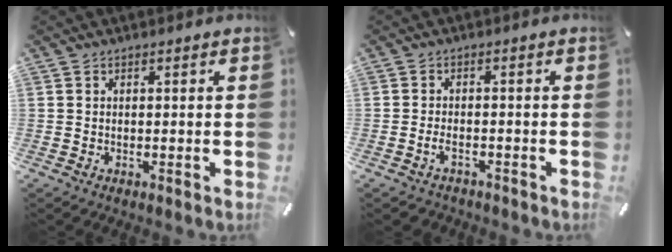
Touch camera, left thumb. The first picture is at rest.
{"total": 2.7, "force": [-1.6, 1.4, 1.7], "torque": [-0.037, 0.006, -0.033]}